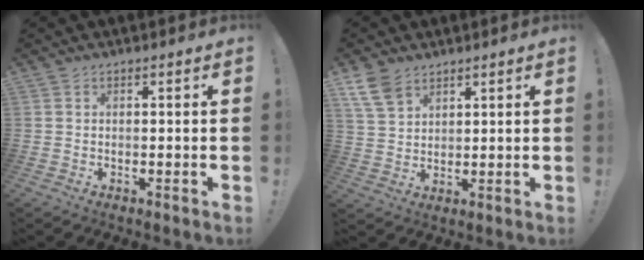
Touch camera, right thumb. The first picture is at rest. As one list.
[{"total": 8.2, "force": [5.5, 4.8, 3.6], "torque": [-0.073, -0.020, 0.113]}]